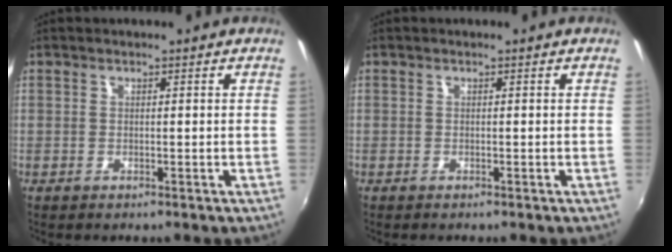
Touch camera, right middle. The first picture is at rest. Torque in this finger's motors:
{"motor_torque": [-0.21, -0.28, -0.06, -0.02]}